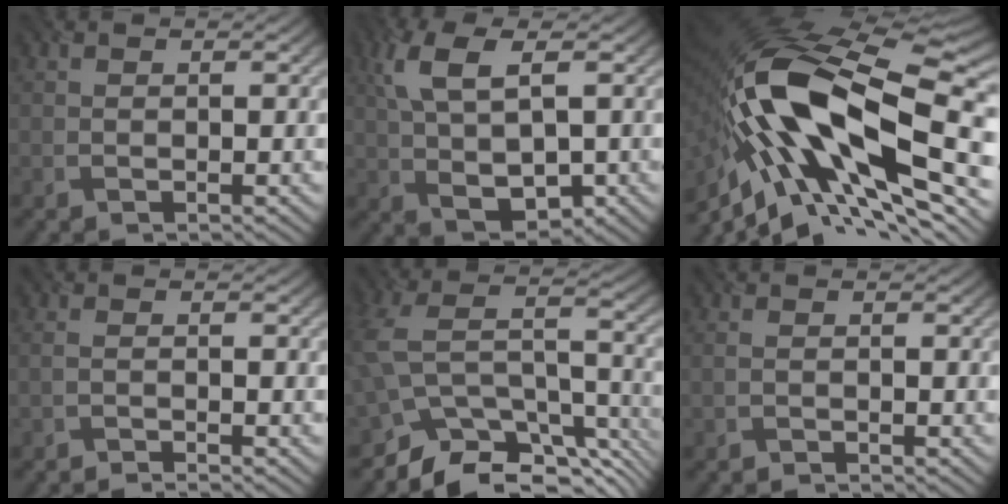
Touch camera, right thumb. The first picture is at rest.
{"total": 9.4, "force": [1.3, 4.9, 7.9], "torque": [-0.182, -0.003, 0.027]}
{"total": 21.1, "force": [-4.7, 10.1, 18.0], "torque": [-0.346, -0.012, -0.084]}
{"total": 1.4, "force": [-1.1, 0.3, 0.8], "torque": [-0.001, 0.001, -0.029]}
{"total": 11.2, "force": [-8.3, 5.5, 5.2], "torque": [-0.104, -0.005, -0.151]}
{"total": 0.7, "force": [-0.7, 0.1, 0.2], "torque": [0.001, 0.000, -0.016]}